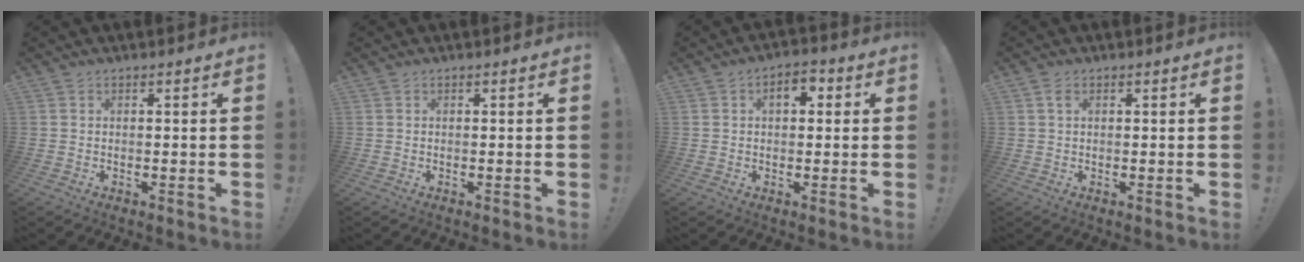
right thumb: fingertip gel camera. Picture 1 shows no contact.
{"total": 0.0}
{"total": 5.2, "force": [1.1, 3.1, 4.1], "torque": [-0.049, 0.003, 0.015]}
{"total": 1.6, "force": [0.7, 0.9, 1.0], "torque": [-0.014, -0.001, 0.011]}